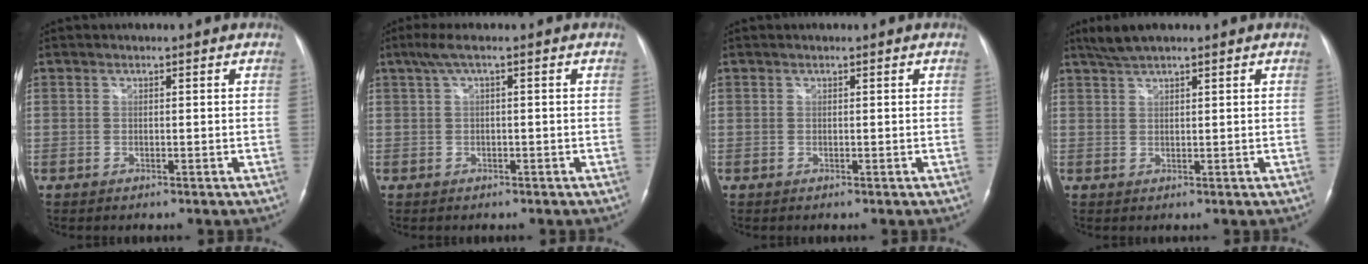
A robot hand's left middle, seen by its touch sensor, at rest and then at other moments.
{"total": 2.6, "force": [0.9, 0.0, 2.4], "torque": [-0.056, 0.027, 0.022]}
{"total": 0.0}
{"total": 3.7, "force": [3.1, 0.3, 2.0], "torque": [-0.048, 0.013, 0.062]}